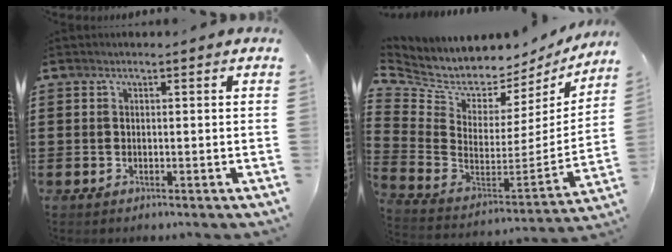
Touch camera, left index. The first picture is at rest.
{"total": 5.6, "force": [4.9, 2.5, 1.1], "torque": [-0.059, -0.053, 0.082]}